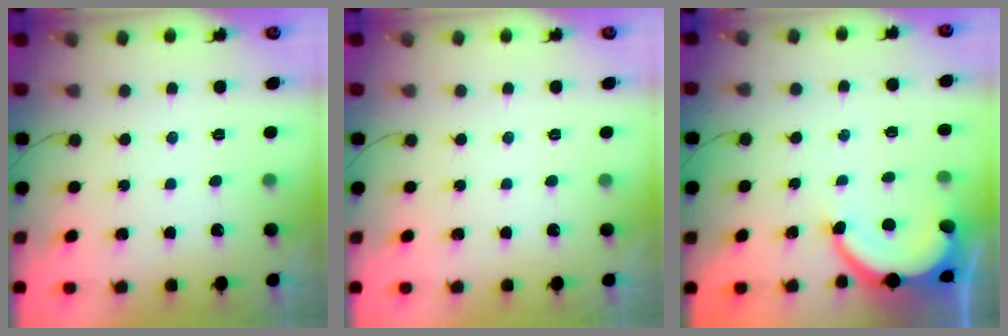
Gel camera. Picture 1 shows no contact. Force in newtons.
{"total": 0.0}
{"total": 6.3, "press": 6.3, "slide": 0.5}